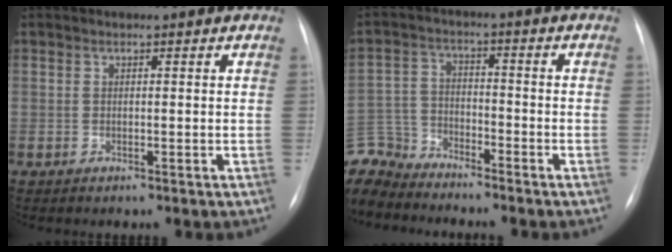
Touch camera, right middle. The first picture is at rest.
{"total": 8.7, "force": [-8.4, 2.0, 0.1], "torque": [-0.011, 0.007, -0.170]}